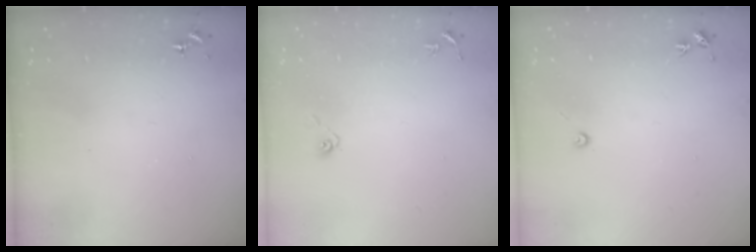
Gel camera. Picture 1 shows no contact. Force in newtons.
{"total": 4.0, "press": 3.3, "slide": 2.2}
{"total": 3.0, "press": 3.0, "slide": 0.3}